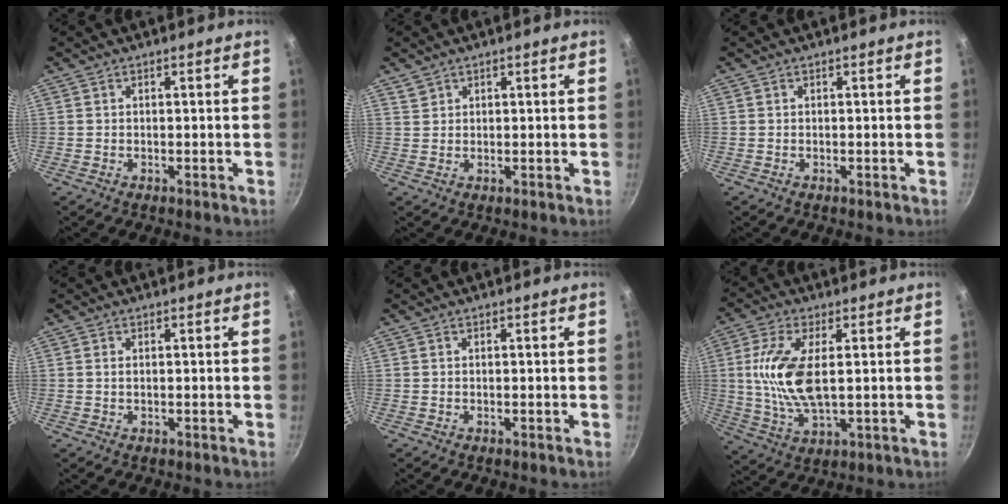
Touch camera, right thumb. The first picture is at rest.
{"total": 1.6, "force": [1.2, 1.1, 0.2], "torque": [0.008, 0.005, 0.023]}
{"total": 0.0}
{"total": 0.9, "force": [0.2, 0.5, 0.7], "torque": [-0.013, 0.001, 0.003]}
{"total": 0.0}
{"total": 12.5, "force": [1.6, 5.4, 11.2], "torque": [-0.229, -0.005, 0.031]}